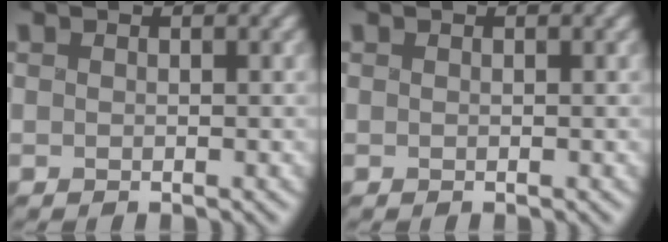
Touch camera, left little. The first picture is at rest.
{"total": 0.0}